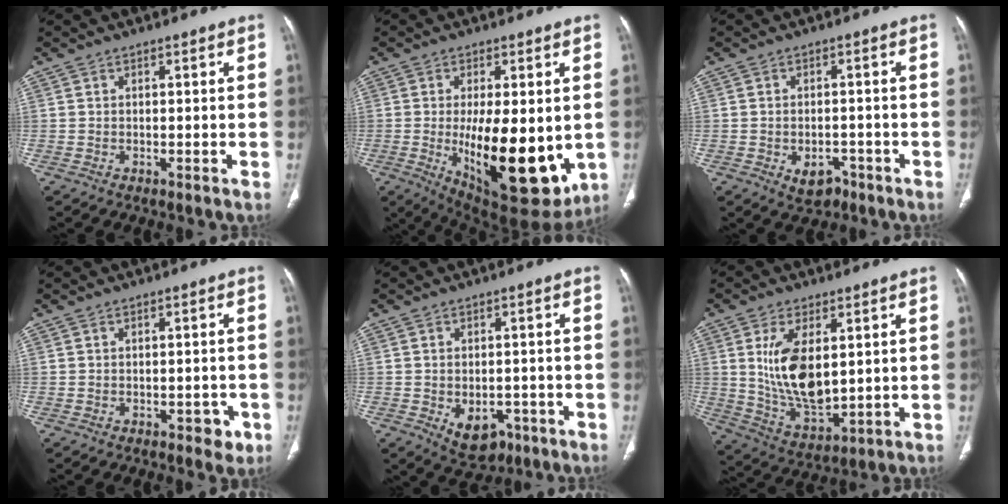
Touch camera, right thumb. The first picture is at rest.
{"total": 19.5, "force": [-2.4, 7.9, 17.7], "torque": [-0.257, -0.036, -0.012]}
{"total": 4.7, "force": [-2.3, 3.1, 2.6], "torque": [-0.028, 0.015, -0.026]}
{"total": 3.0, "force": [-1.4, 1.8, 1.9], "torque": [-0.007, 0.005, -0.014]}
{"total": 7.1, "force": [-2.7, 4.9, 4.4], "torque": [-0.047, 0.011, -0.023]}
{"total": 13.3, "force": [2.7, 6.8, 11.1], "torque": [-0.192, -0.024, 0.065]}